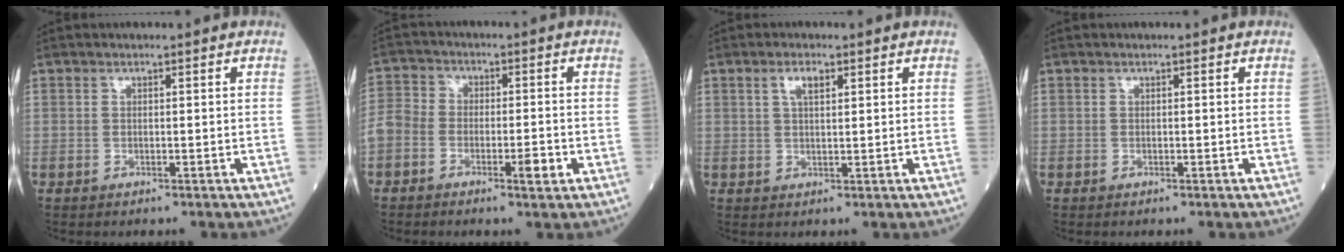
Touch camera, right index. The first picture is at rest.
{"total": 7.7, "force": [-3.1, 4.5, 5.5], "torque": [-0.109, 0.020, -0.059]}
{"total": 2.7, "force": [1.4, 0.8, 2.1], "torque": [-0.045, 0.004, 0.029]}
{"total": 0.0}